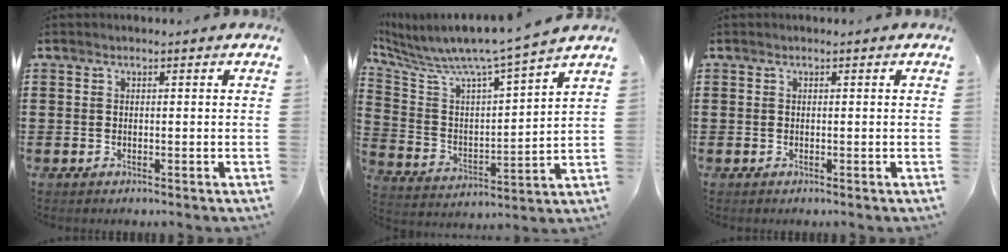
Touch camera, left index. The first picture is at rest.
{"total": 6.6, "force": [6.0, 0.0, 2.9], "torque": [-0.090, -0.056, 0.090]}
{"total": 0.0}